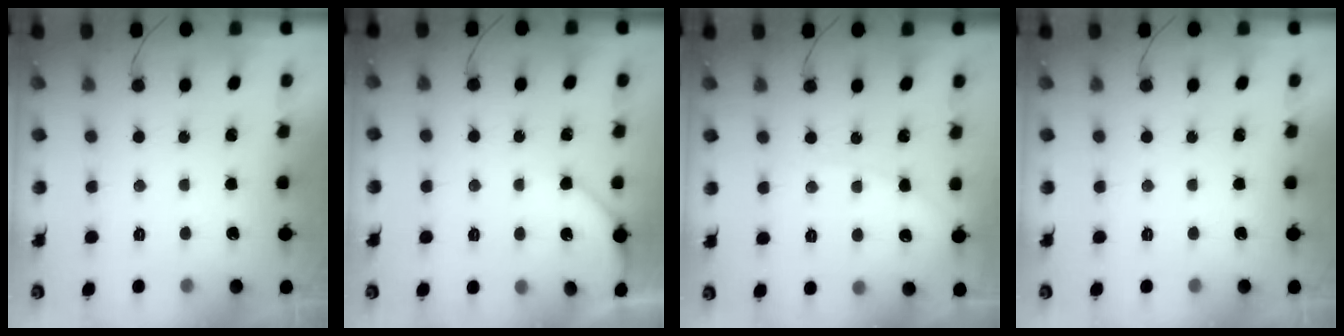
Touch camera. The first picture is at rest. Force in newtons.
{"total": 5.9, "press": 5.9, "slide": 0.7}
{"total": 5.4, "press": 5.3, "slide": 0.9}
{"total": 0.0}